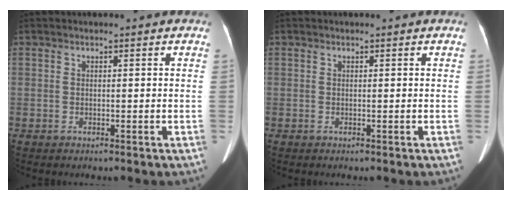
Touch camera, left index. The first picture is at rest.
{"total": 0.0}